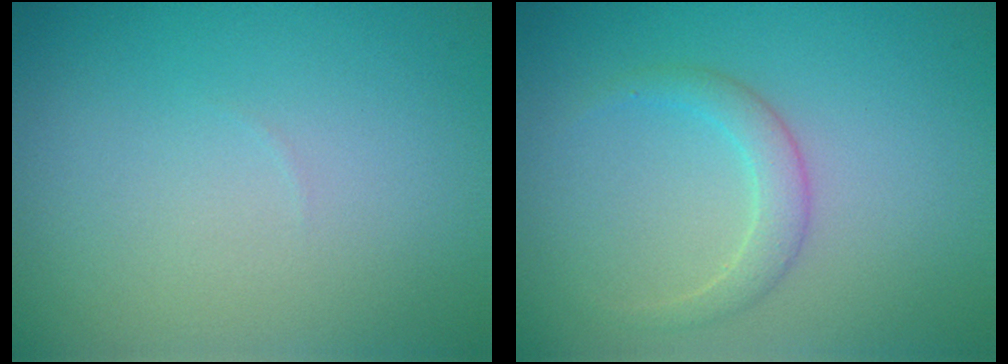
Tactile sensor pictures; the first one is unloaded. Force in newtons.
{"total": 1.8, "press": 1.8, "slide": 0.2}